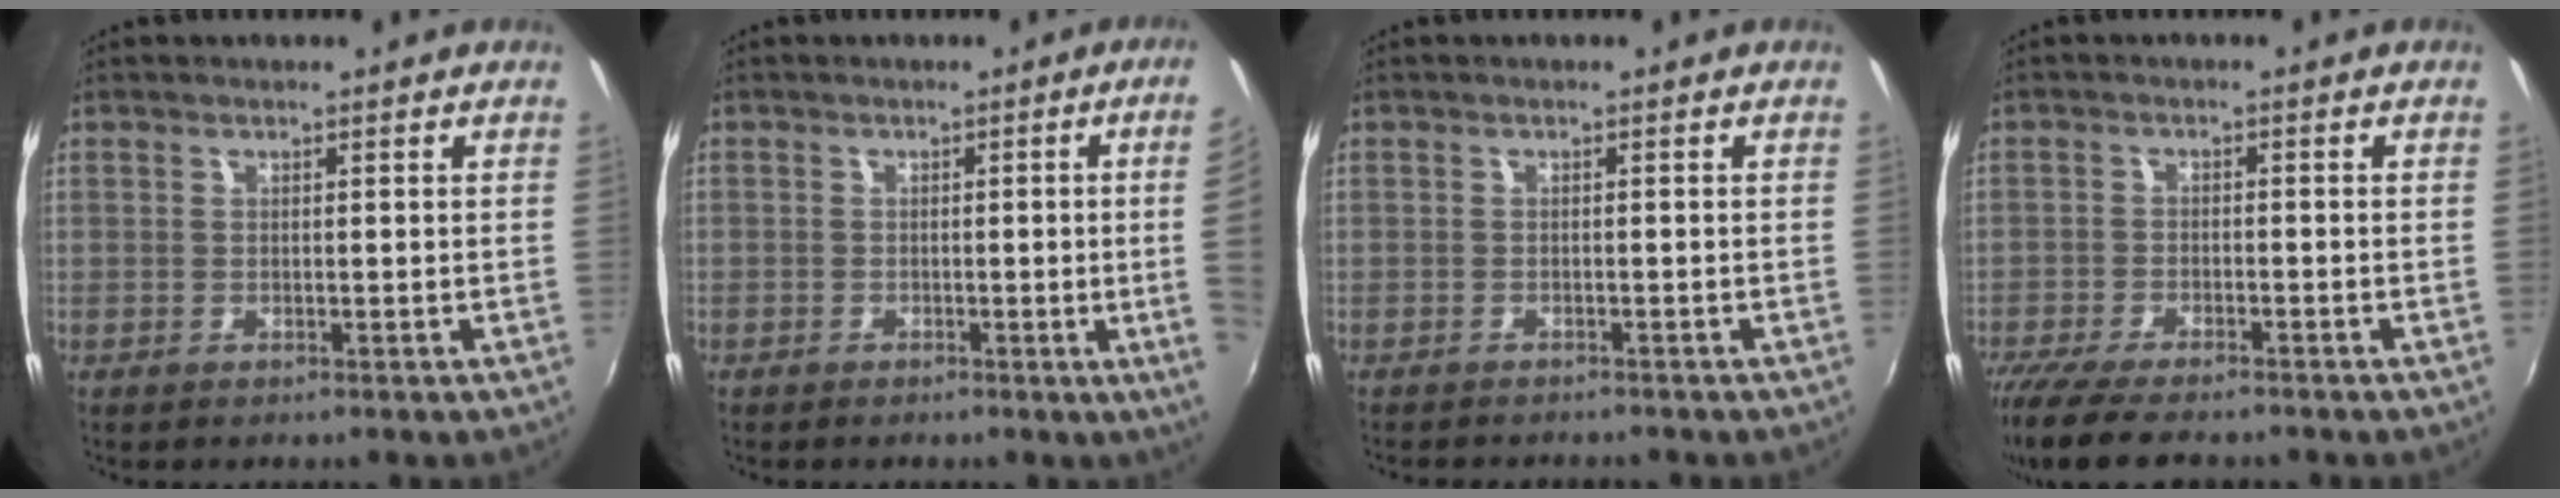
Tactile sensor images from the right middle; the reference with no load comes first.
{"total": 7.8, "force": [-0.4, -1.2, 7.7], "torque": [-0.084, -0.009, -0.005]}
{"total": 2.9, "force": [-2.8, 0.5, 0.9], "torque": [-0.023, -0.013, -0.044]}
{"total": 9.3, "force": [-8.1, 1.1, 4.5], "torque": [-0.110, -0.038, -0.142]}